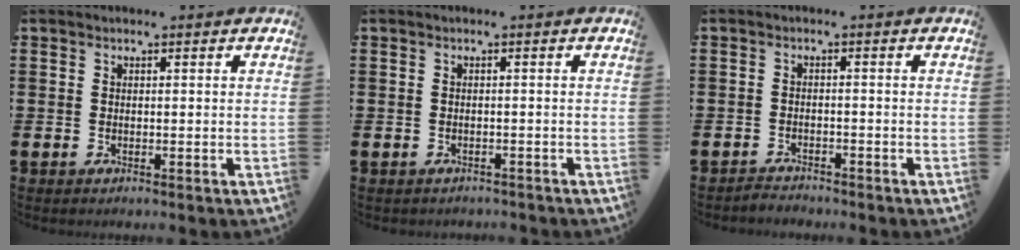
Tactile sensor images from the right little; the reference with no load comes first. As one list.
[{"total": 0.5, "force": [-0.5, 0.1, 0.0], "torque": [-0.002, -0.001, -0.011]}, {"total": 1.5, "force": [-1.4, 0.1, -0.1], "torque": [-0.002, 0.004, -0.031]}]